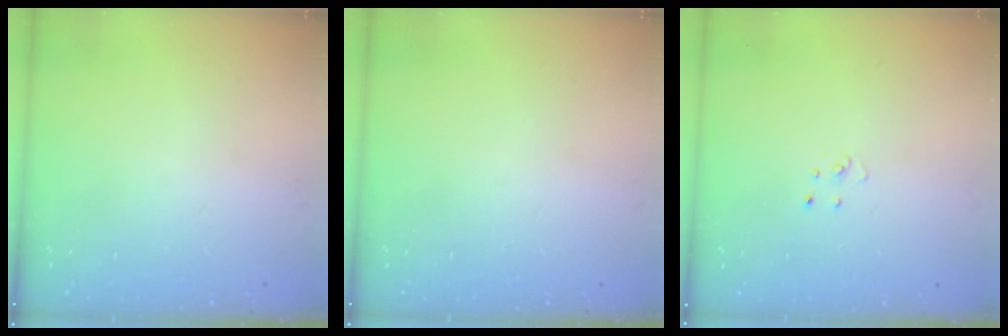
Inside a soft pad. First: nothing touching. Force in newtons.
{"total": 0.0}
{"total": 3.1, "press": 3.1, "slide": 0.2}